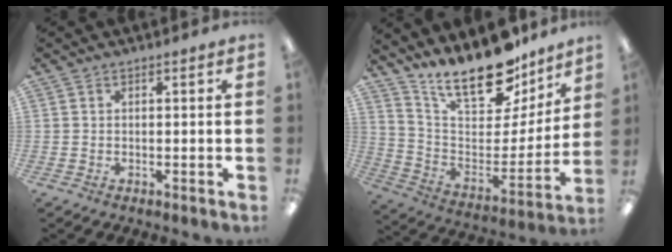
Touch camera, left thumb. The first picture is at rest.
{"total": 21.4, "force": [16.9, 8.4, 10.1], "torque": [-0.159, -0.122, 0.294]}